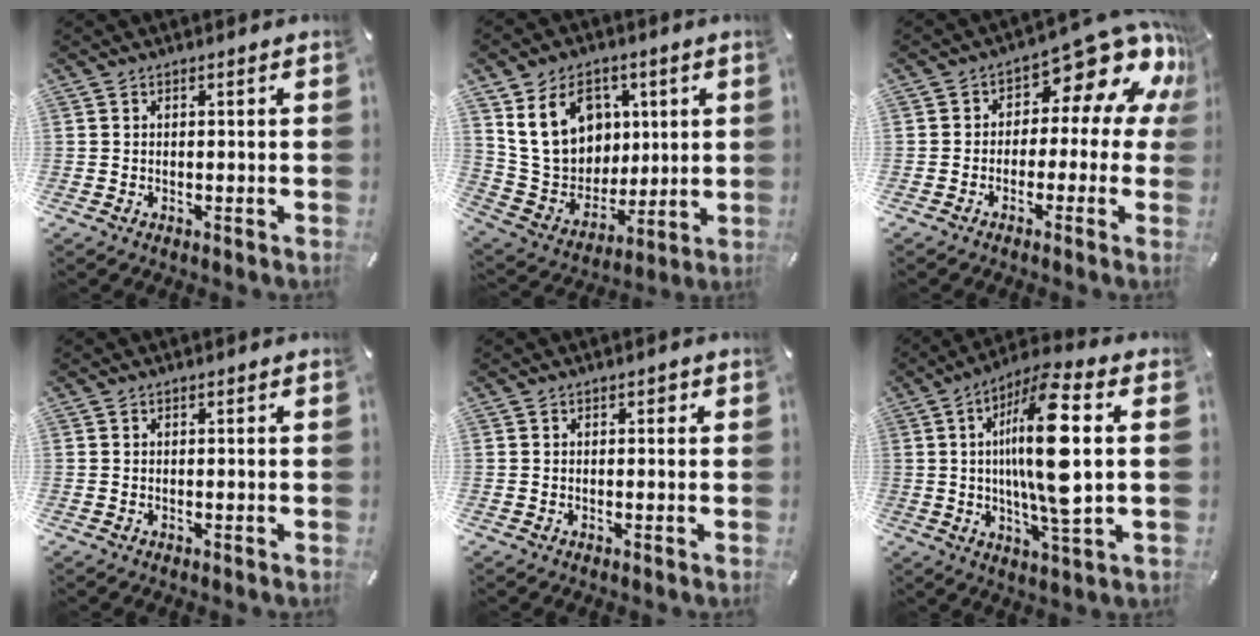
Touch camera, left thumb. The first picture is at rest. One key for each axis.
{"total": 16.9, "fx": 5.8, "fy": 13.7, "fz": 8.0, "tx": -0.141, "ty": -0.012, "tz": 0.121}
{"total": 12.9, "fx": 7.1, "fy": 6.4, "fz": 8.8, "tx": -0.118, "ty": -0.061, "tz": 0.114}
{"total": 0.0}
{"total": 1.0, "fx": 0.2, "fy": 0.8, "fz": 0.5, "tx": -0.003, "ty": 0.003, "tz": 0.000}
{"total": 17.7, "fx": 1.7, "fy": 3.4, "fz": 17.3, "tx": -0.343, "ty": -0.013, "tz": 0.011}